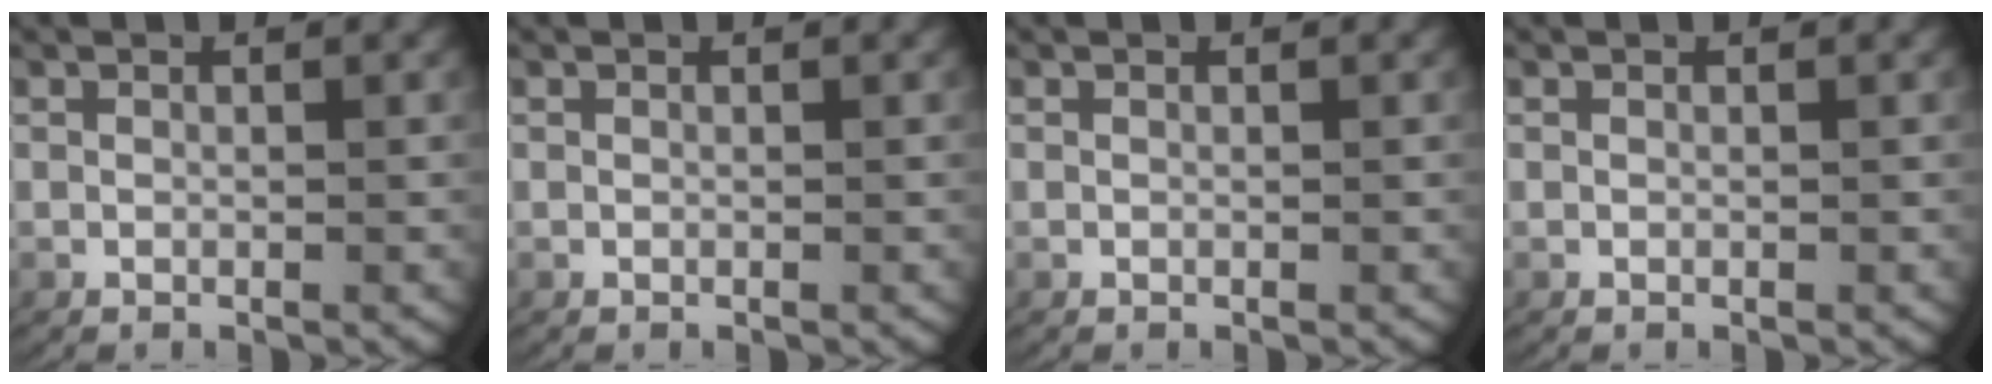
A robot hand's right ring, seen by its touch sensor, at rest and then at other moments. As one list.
[{"total": 0.0}, {"total": 0.0}, {"total": 0.0}]